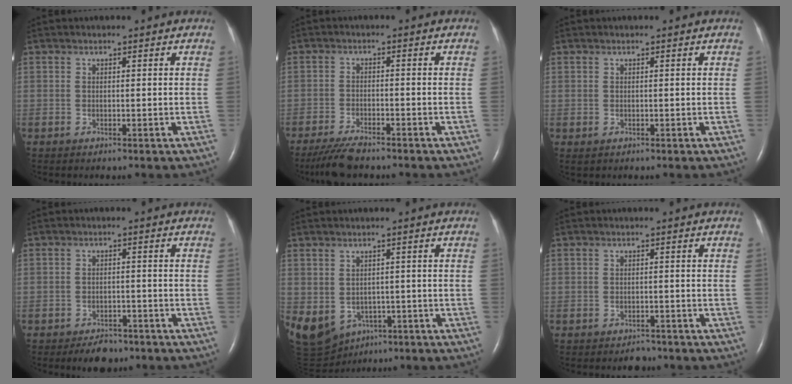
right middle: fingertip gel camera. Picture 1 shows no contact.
{"total": 5.2, "force": [-4.5, 0.7, 2.6], "torque": [-0.054, -0.016, -0.081]}
{"total": 0.0}
{"total": 4.2, "force": [-3.2, 2.0, 1.7], "torque": [-0.029, 0.000, -0.044]}
{"total": 20.3, "force": [-8.5, 16.0, 9.2], "torque": [-0.295, -0.016, -0.107]}
{"total": 1.8, "force": [-1.6, 0.9, 0.3], "torque": [-0.012, 0.000, -0.020]}